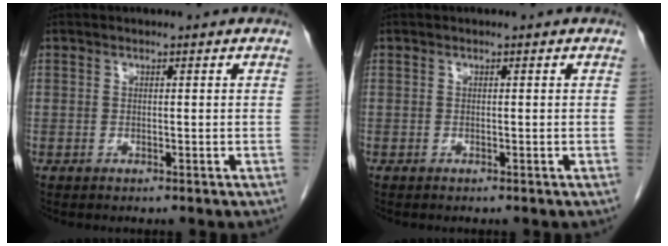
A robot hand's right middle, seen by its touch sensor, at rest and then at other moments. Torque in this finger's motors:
{"motor_torque": [-0.49, 0.06, -0.01, 0.02]}